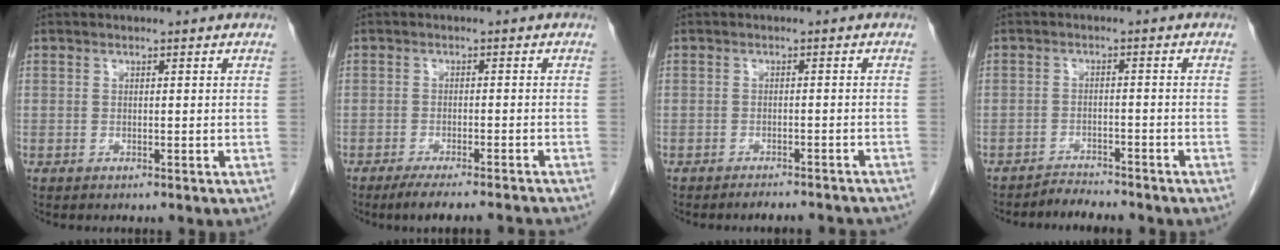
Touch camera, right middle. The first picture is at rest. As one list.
[{"total": 10.3, "force": [-9.2, 0.2, 4.7], "torque": [-0.054, -0.015, -0.127]}, {"total": 7.8, "force": [-7.3, 1.4, 2.3], "torque": [-0.020, -0.005, -0.083]}, {"total": 3.2, "force": [-3.2, 0.1, 0.2], "torque": [-0.002, -0.011, -0.052]}]